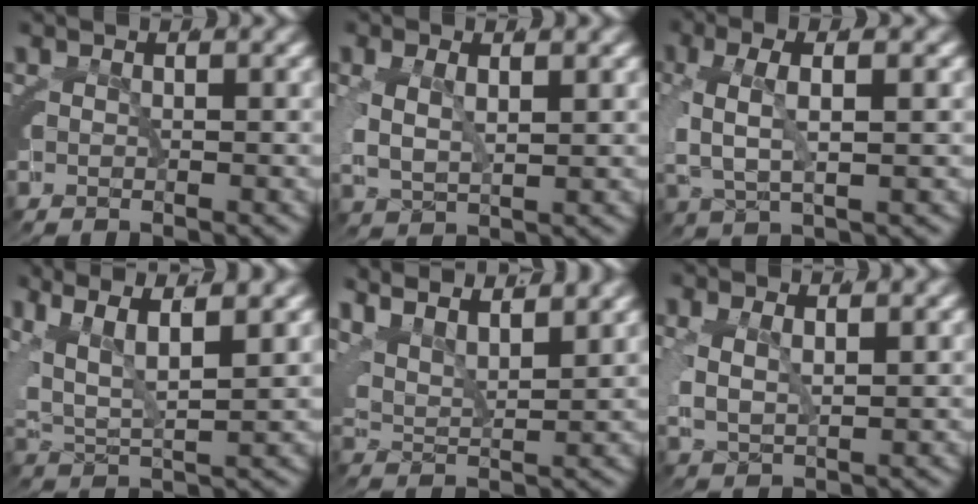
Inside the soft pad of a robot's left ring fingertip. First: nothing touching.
{"total": 4.1, "force": [0.6, 3.0, 2.7], "torque": [-0.074, -0.009, 0.018]}
{"total": 5.1, "force": [0.3, 2.6, 4.4], "torque": [-0.101, -0.002, 0.012]}
{"total": 8.4, "force": [2.0, 5.9, 5.7], "torque": [-0.122, -0.008, 0.028]}
{"total": 8.3, "force": [4.5, 5.3, 4.5], "torque": [-0.085, 0.013, 0.056]}
{"total": 3.7, "force": [0.6, 2.7, 2.4], "torque": [-0.068, -0.009, 0.019]}